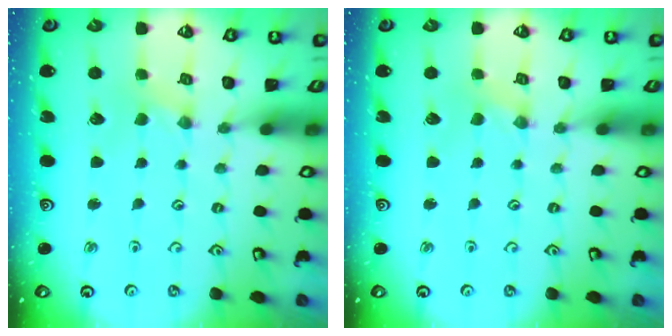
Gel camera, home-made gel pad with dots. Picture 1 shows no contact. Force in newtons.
{"total": 0.0}